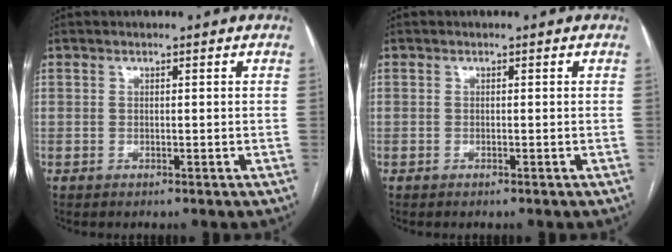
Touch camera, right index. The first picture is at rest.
{"total": 0.0}